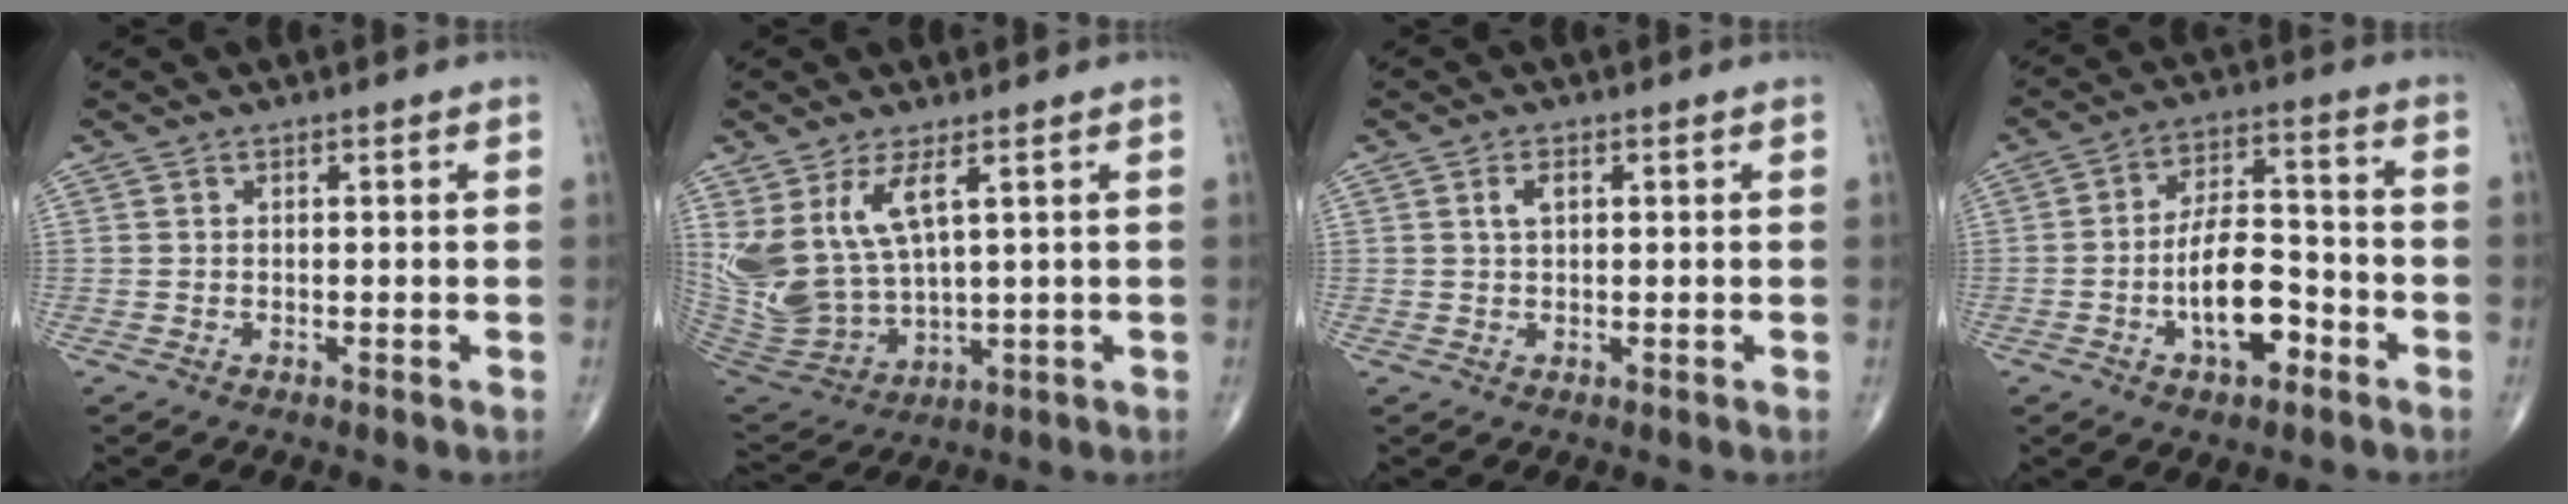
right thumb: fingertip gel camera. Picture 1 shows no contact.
{"total": 13.3, "force": [5.1, 5.9, 10.7], "torque": [-0.222, -0.031, 0.127]}
{"total": 2.0, "force": [0.6, 1.1, 1.6], "torque": [-0.032, 0.004, 0.012]}
{"total": 11.6, "force": [-4.1, 5.5, 9.3], "torque": [-0.145, 0.035, -0.072]}